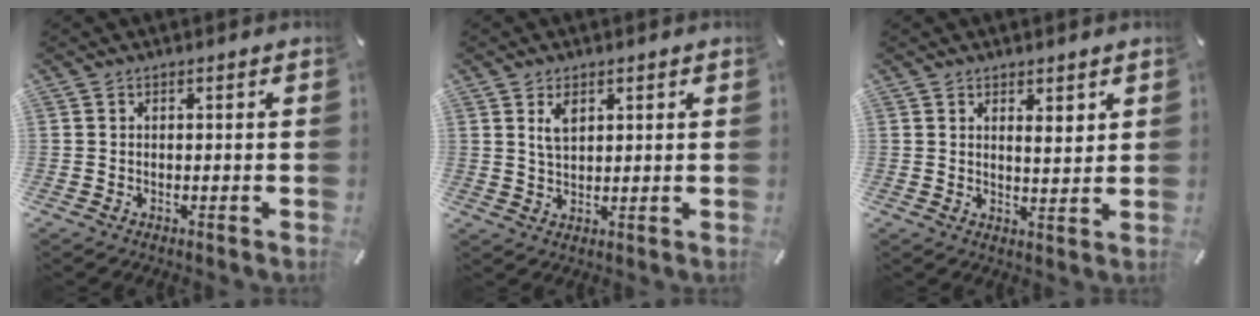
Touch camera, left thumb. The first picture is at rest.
{"total": 4.0, "force": [1.9, 2.5, 2.5], "torque": [-0.049, -0.001, 0.034]}
{"total": 3.6, "force": [2.6, 1.5, 2.0], "torque": [-0.020, -0.019, 0.041]}